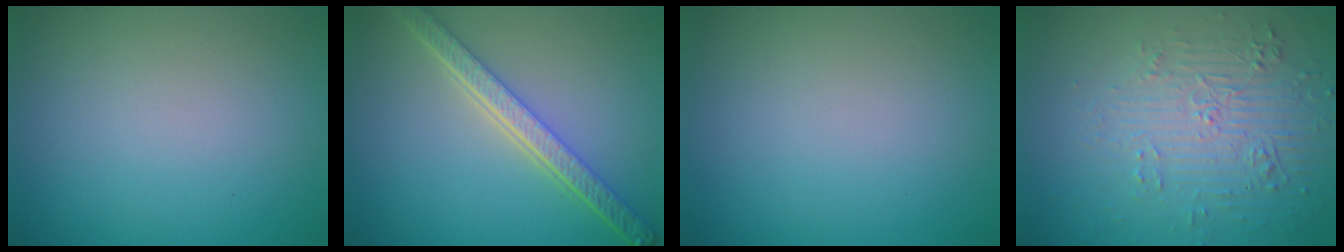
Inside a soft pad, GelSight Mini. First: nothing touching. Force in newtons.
{"total": 5.3, "press": 4.0, "slide": 3.4}
{"total": 0.0}
{"total": 4.4, "press": 3.4, "slide": 2.8}